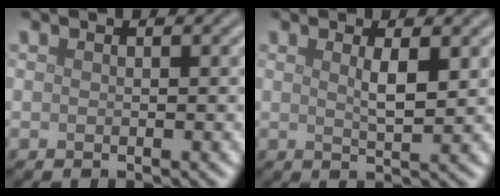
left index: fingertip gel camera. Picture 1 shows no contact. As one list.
[{"total": 2.2, "force": [0.8, 0.4, 2.0], "torque": [-0.034, -0.002, 0.014]}]